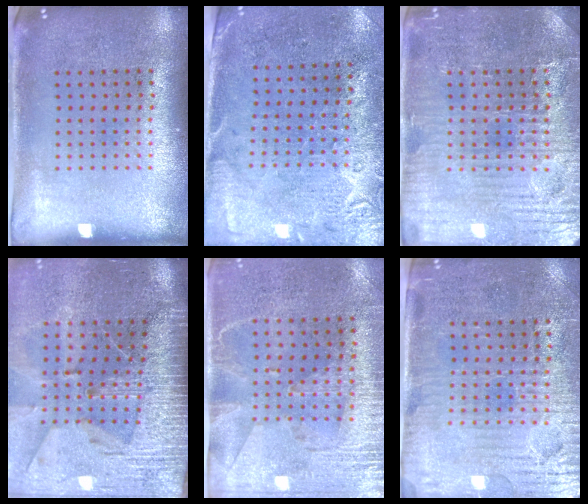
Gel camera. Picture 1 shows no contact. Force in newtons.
{"total": 2.8, "press": 2.4, "slide": 1.4}
{"total": 4.2, "press": 4.1, "slide": 0.9}
{"total": 4.0, "press": 3.5, "slide": 2.0}
{"total": 2.9, "press": 2.5, "slide": 1.4}
{"total": 3.9, "press": 3.5, "slide": 1.7}